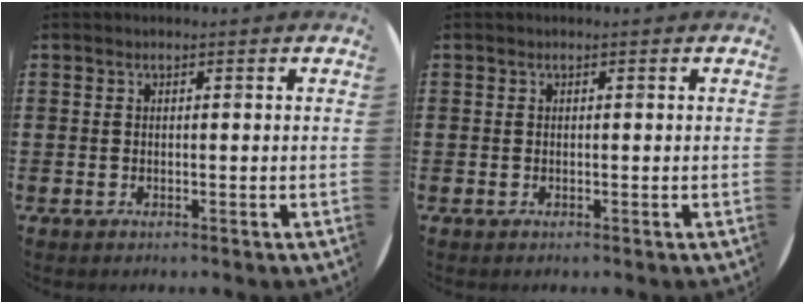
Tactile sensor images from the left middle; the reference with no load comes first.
{"total": 0.0}